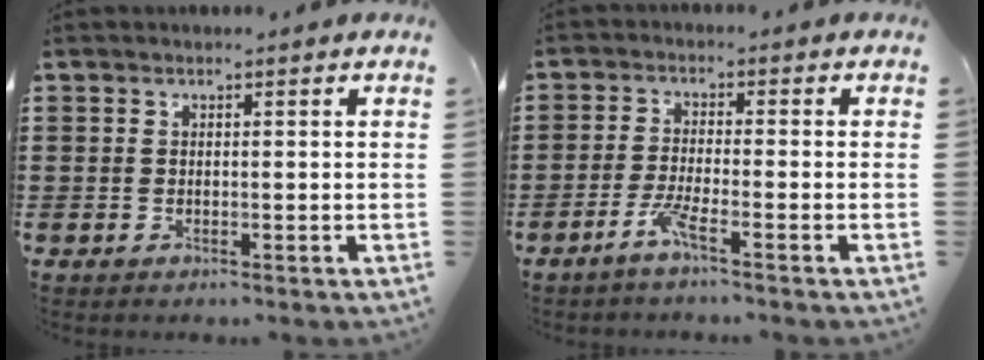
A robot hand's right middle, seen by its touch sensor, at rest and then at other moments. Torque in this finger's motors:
{"motor_torque": [-0.12, 0.06, 0.18, 0.03]}